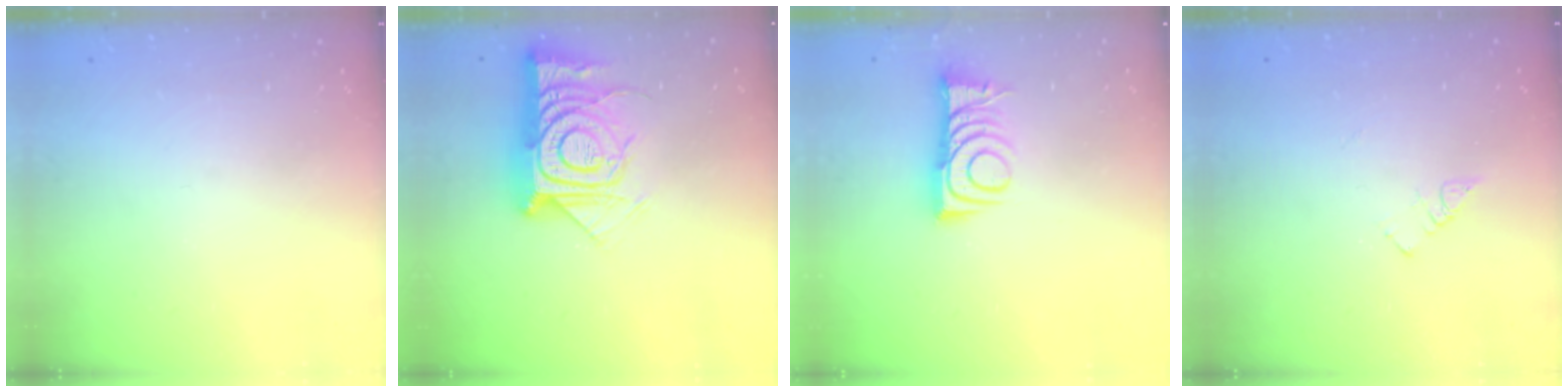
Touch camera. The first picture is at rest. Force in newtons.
{"total": 16.9, "press": 16.9, "slide": 1.2}
{"total": 9.0, "press": 9.0, "slide": 0.1}
{"total": 4.0, "press": 4.0, "slide": 0.4}